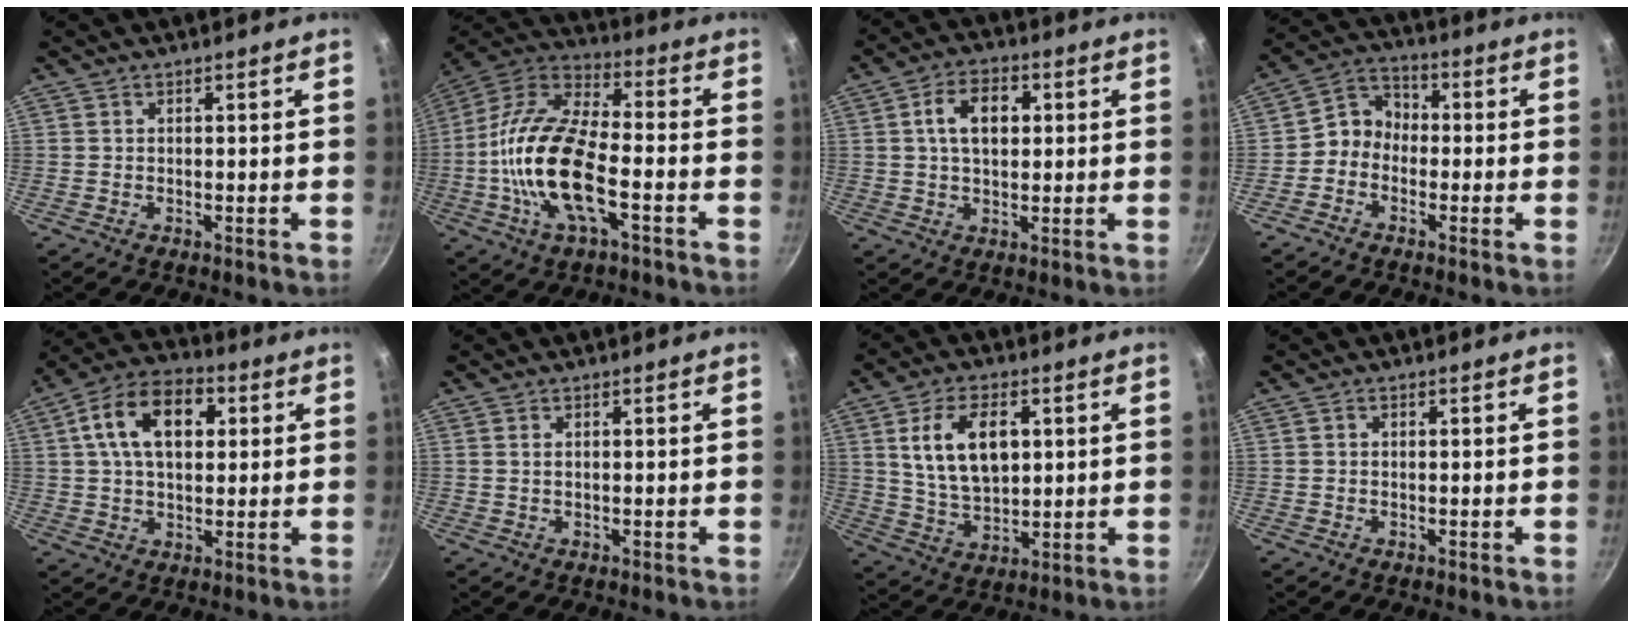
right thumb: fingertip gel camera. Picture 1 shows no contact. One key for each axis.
{"total": 19.3, "fx": -4.3, "fy": 8.3, "fz": 16.9, "tx": -0.344, "ty": 0.031, "tz": -0.081}
{"total": 8.4, "fx": 1.8, "fy": 5.3, "fz": 6.3, "tx": -0.093, "ty": 0.008, "tz": 0.026}
{"total": 6.7, "fx": -1.8, "fy": 5.6, "fz": 3.2, "tx": -0.032, "ty": 0.032, "tz": -0.052}
{"total": 14.3, "fx": 3.6, "fy": 8.8, "fz": 10.6, "tx": -0.169, "ty": 0.015, "tz": 0.054}
{"total": 0.6, "fx": 0.2, "fy": 0.3, "fz": 0.5, "tx": -0.013, "ty": 0.003, "tz": 0.005}
{"total": 12.8, "fx": 3.4, "fy": 7.6, "fz": 9.8, "tx": -0.160, "ty": -0.012, "tz": 0.070}
{"total": 0.0}